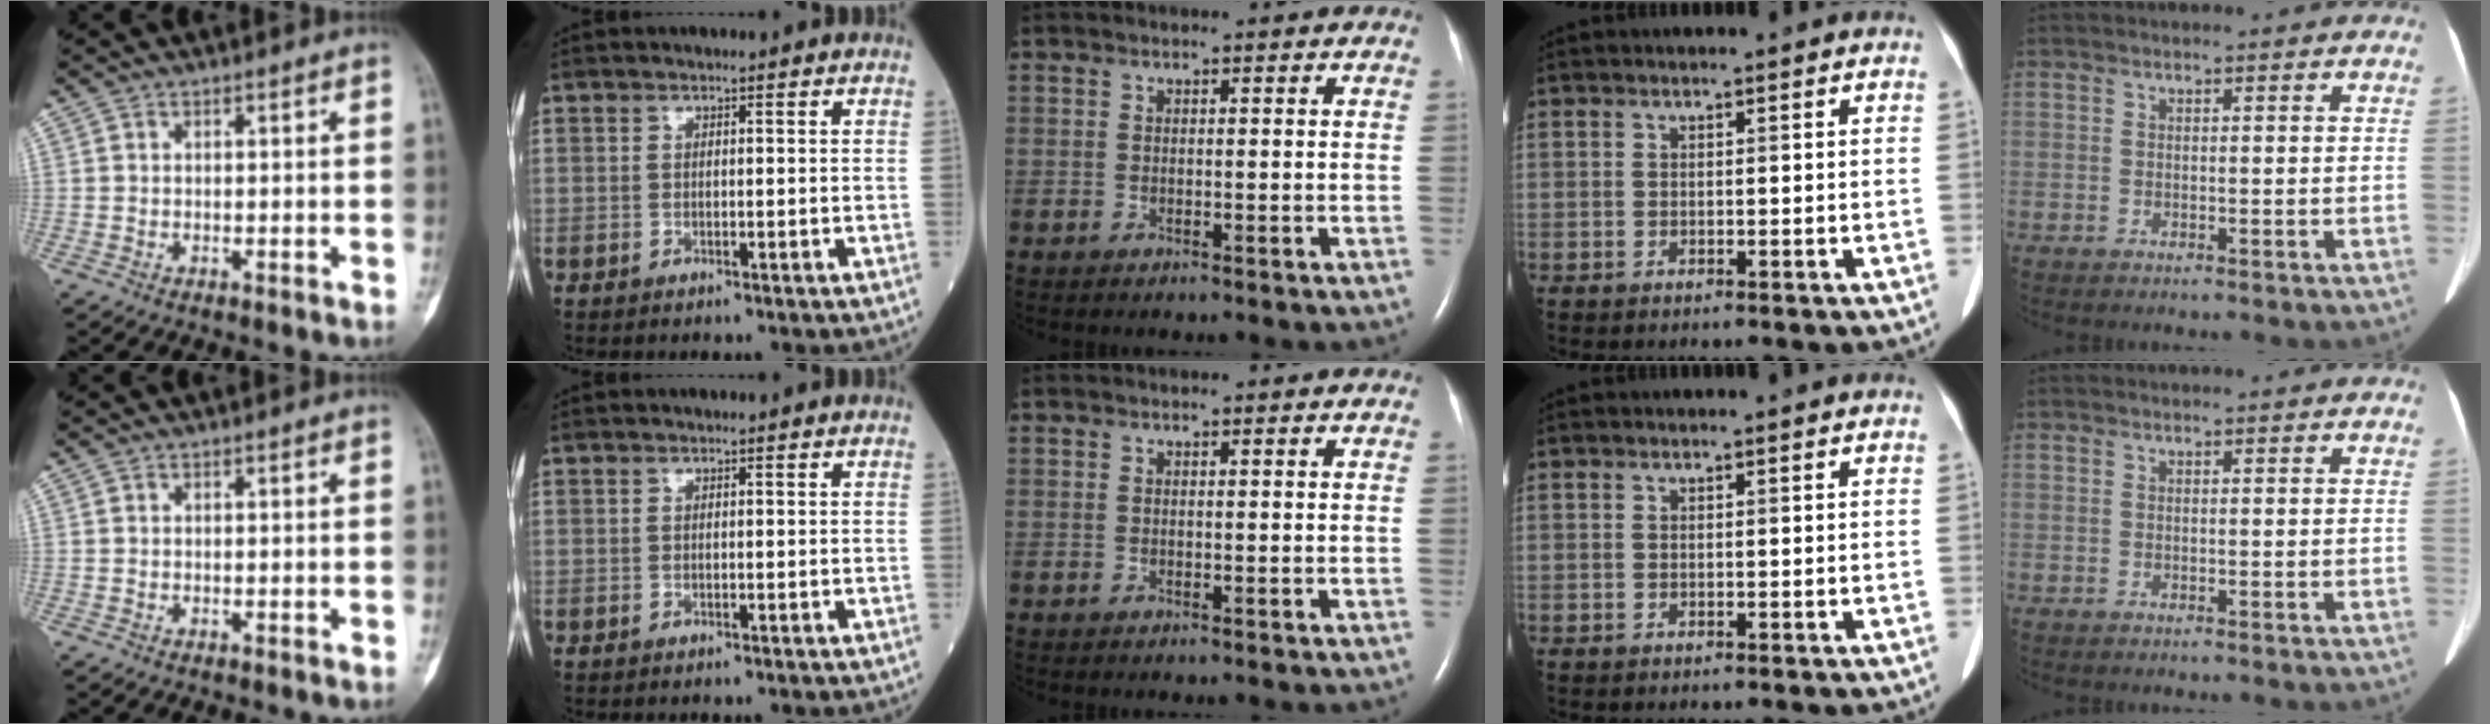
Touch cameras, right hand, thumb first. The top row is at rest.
{}